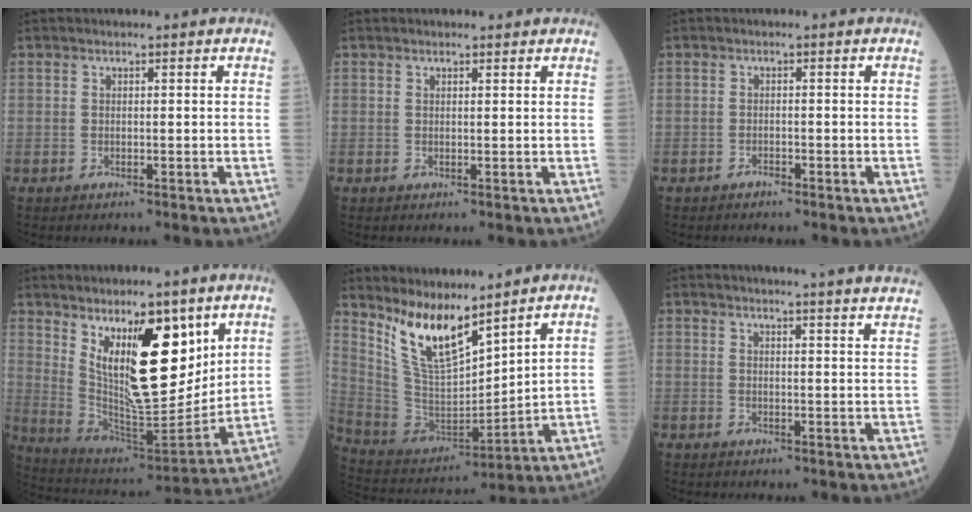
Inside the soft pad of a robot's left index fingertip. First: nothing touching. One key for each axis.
{"total": 1.3, "fx": 1.2, "fy": 0.2, "fz": 0.4, "tx": -0.014, "ty": 0.009, "tz": 0.017}
{"total": 0.6, "fx": -0.6, "fy": 0.1, "fz": 0.3, "tx": -0.005, "ty": -0.001, "tz": -0.010}
{"total": 15.4, "fx": 7.5, "fy": 4.3, "fz": 12.8, "tx": -0.218, "ty": -0.008, "tz": 0.146}
{"total": 11.5, "fx": 9.0, "fy": 2.6, "fz": 6.7, "tx": -0.139, "ty": -0.008, "tz": 0.193}
{"total": 13.2, "fx": 12.6, "fy": -1.1, "fz": 3.5, "tx": -0.041, "ty": -0.057, "tz": 0.124}